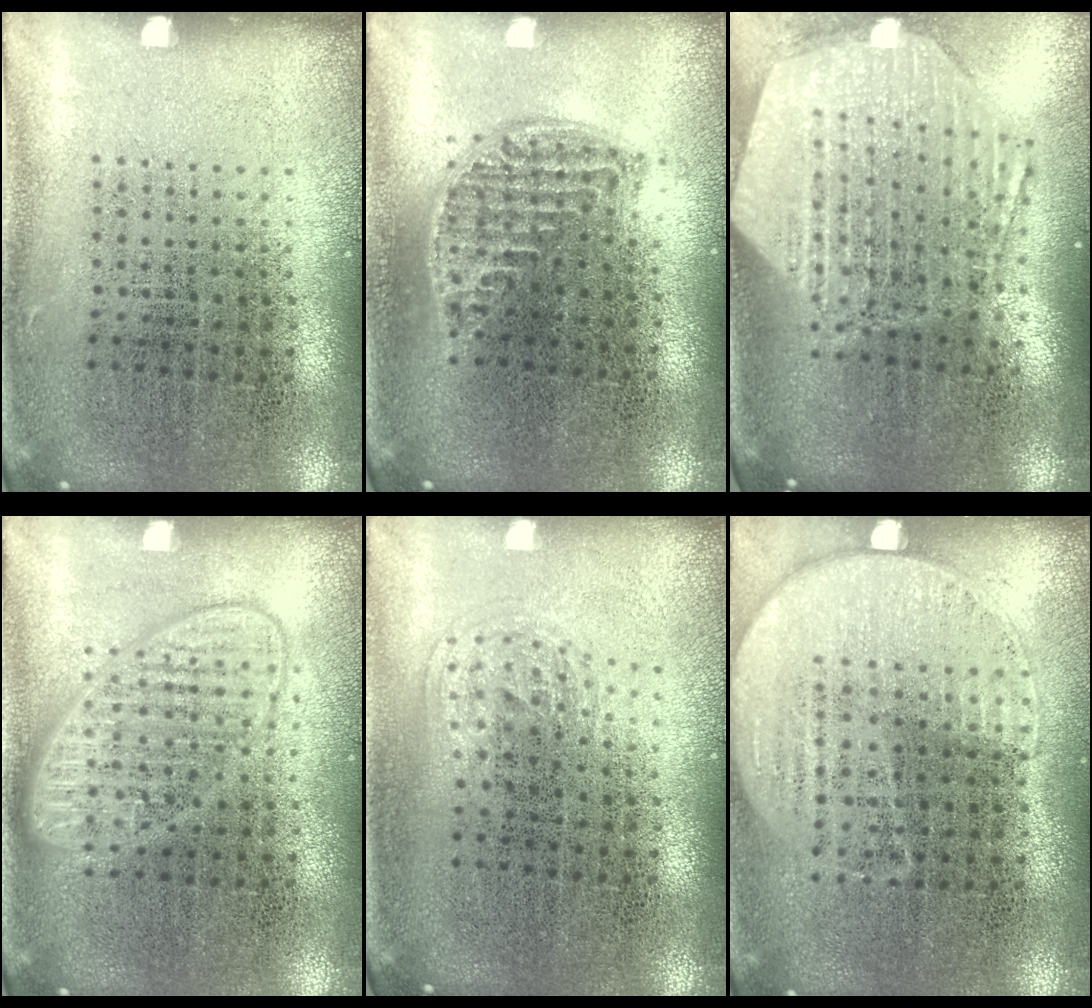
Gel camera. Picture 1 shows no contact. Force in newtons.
{"total": 1.2, "press": 1.1, "slide": 0.5}
{"total": 2.9, "press": 2.3, "slide": 1.8}
{"total": 1.8, "press": 1.8, "slide": 0.3}
{"total": 1.0, "press": 0.6, "slide": 0.8}
{"total": 1.2, "press": 1.0, "slide": 0.6}